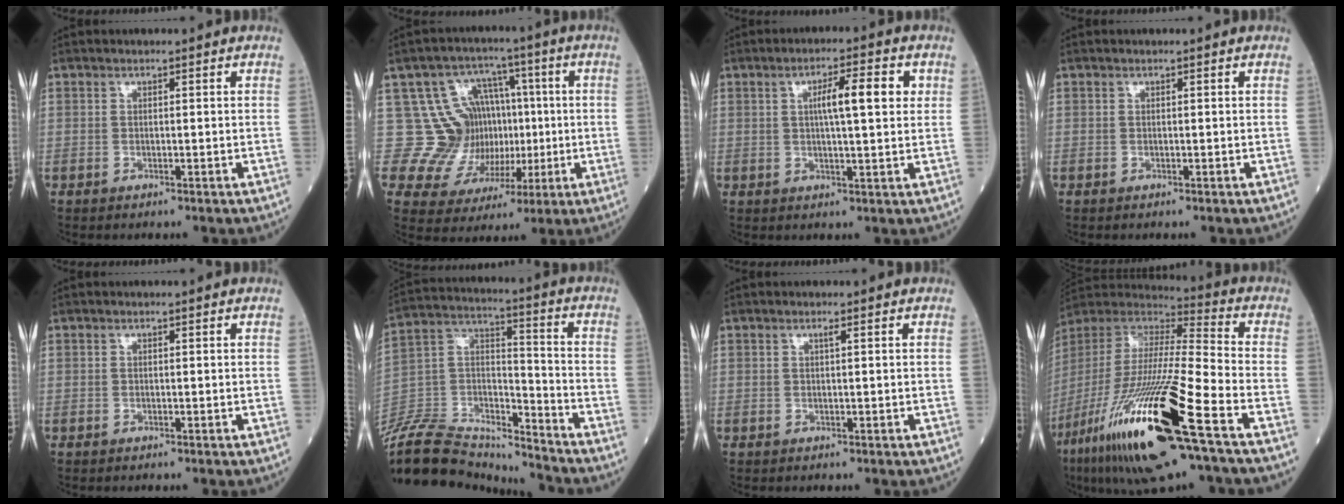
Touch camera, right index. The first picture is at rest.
{"total": 12.2, "force": [1.5, 11.4, 4.0], "torque": [-0.061, 0.051, 0.047]}
{"total": 6.6, "force": [1.7, 0.9, 6.3], "torque": [-0.102, 0.012, 0.026]}
{"total": 0.0}
{"total": 0.0}
{"total": 23.5, "force": [-22.2, 4.8, 5.8], "torque": [-0.150, 0.016, -0.375]}
{"total": 0.5, "force": [0.2, -0.1, 0.5], "torque": [-0.010, 0.000, 0.005]}
{"total": 28.3, "force": [-14.0, 2.3, 24.4], "torque": [-0.499, -0.071, -0.262]}